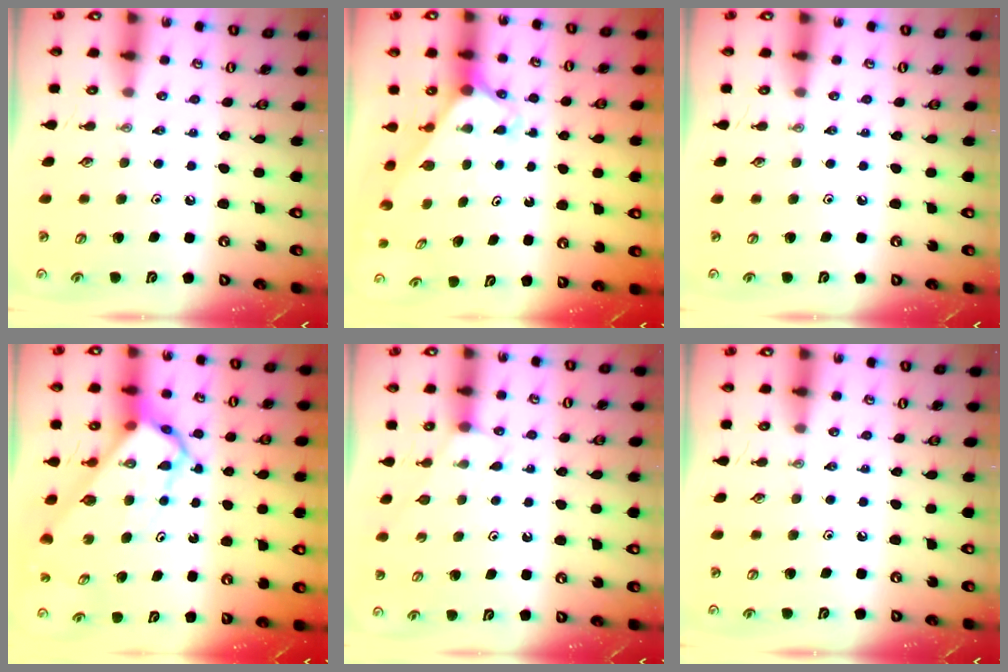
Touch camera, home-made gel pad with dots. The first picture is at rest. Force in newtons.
{"total": 2.3, "press": 2.3, "slide": 0.2}
{"total": 0.0}
{"total": 9.2, "press": 9.2, "slide": 0.9}
{"total": 4.3, "press": 4.3, "slide": 0.4}
{"total": 0.0}